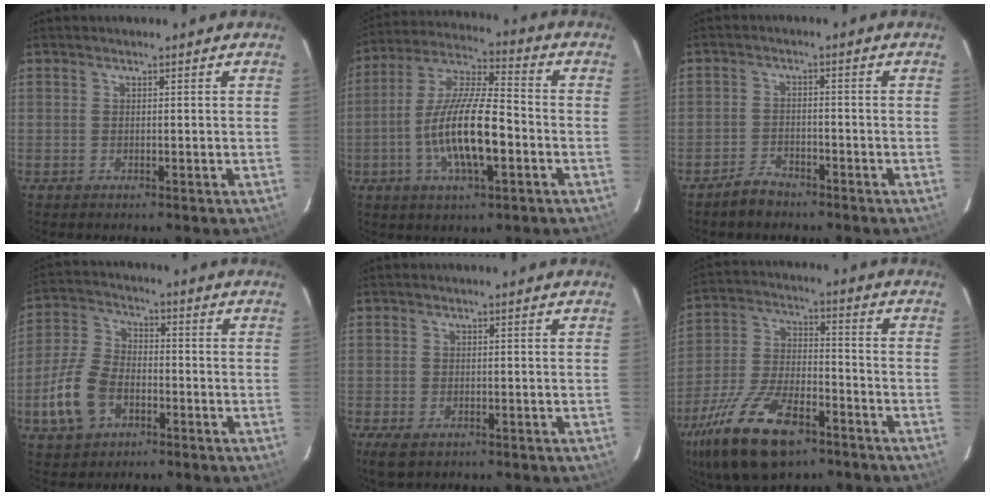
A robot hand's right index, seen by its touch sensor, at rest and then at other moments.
{"total": 15.3, "force": [-4.3, 4.1, 14.1], "torque": [-0.275, -0.002, -0.080]}
{"total": 3.9, "force": [-3.3, 1.9, 0.9], "torque": [-0.031, 0.009, -0.056]}
{"total": 10.8, "force": [-4.4, 6.9, 7.0], "torque": [-0.168, 0.010, -0.081]}
{"total": 3.6, "force": [-2.1, 2.0, 2.1], "torque": [-0.047, -0.012, -0.037]}
{"total": 19.3, "force": [-12.1, 8.2, 12.6], "torque": [-0.266, -0.027, -0.216]}